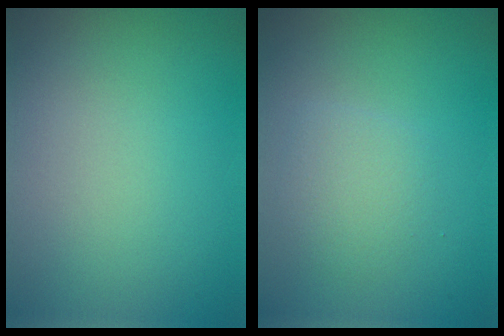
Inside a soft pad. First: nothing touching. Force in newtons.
{"total": 1.9, "press": 1.9, "slide": 0.1}